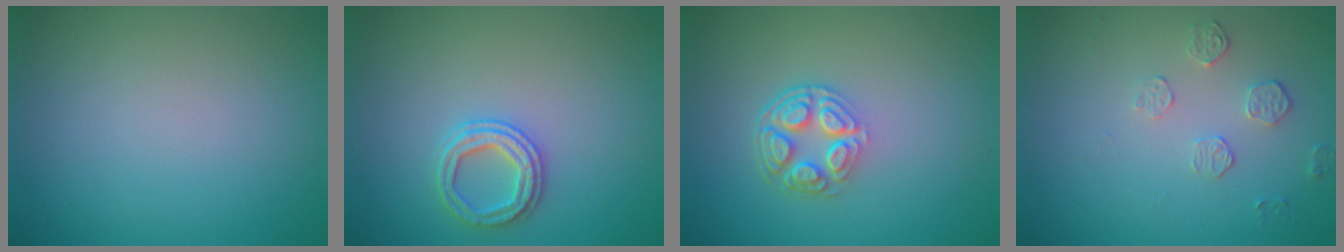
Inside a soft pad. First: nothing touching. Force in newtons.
{"total": 2.4, "press": 2.4, "slide": 0.2}
{"total": 4.3, "press": 3.1, "slide": 2.9}
{"total": 1.7, "press": 1.0, "slide": 1.4}